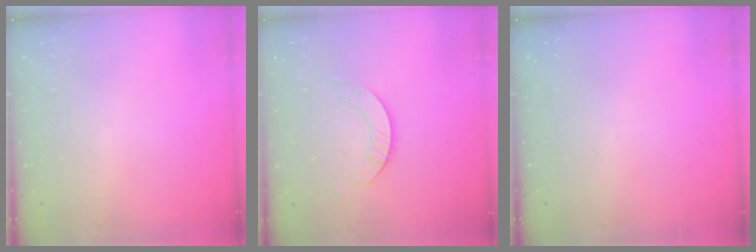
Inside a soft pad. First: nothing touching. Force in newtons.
{"total": 3.8, "press": 3.8, "slide": 0.1}
{"total": 0.0}